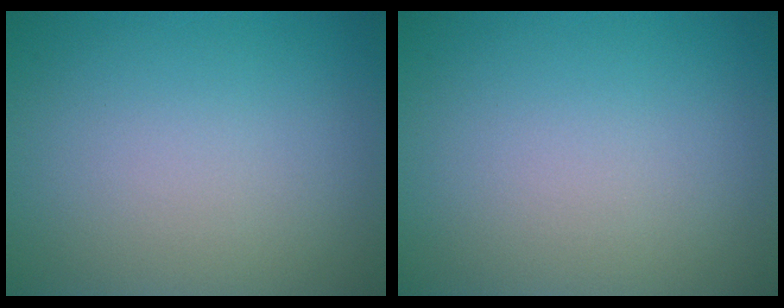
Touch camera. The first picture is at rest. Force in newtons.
{"total": 0.0}